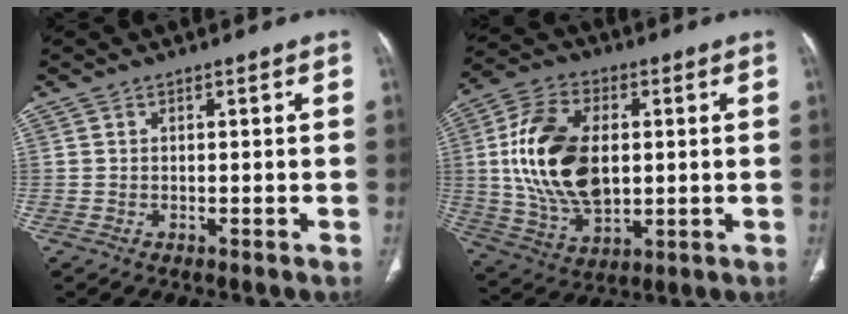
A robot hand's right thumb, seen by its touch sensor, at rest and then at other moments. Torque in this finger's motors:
{"motor_torque": [0.94, 0.99, 1.12, 0.58, 0.49]}